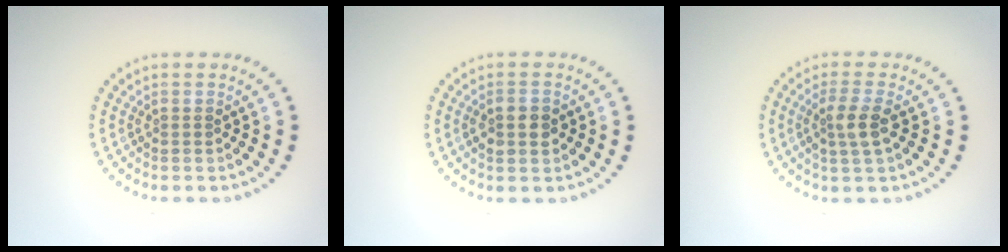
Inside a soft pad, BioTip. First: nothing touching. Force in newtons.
{"total": 2.0, "press": 1.9, "slide": 0.3}
{"total": 2.5, "press": 2.3, "slide": 0.9}